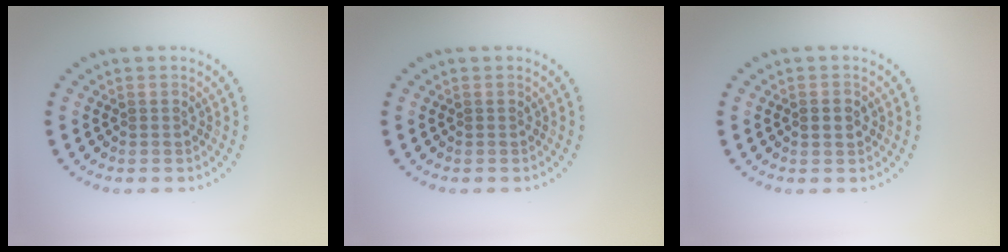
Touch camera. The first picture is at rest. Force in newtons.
{"total": 0.0}
{"total": 1.9, "press": 1.9, "slide": 0.2}